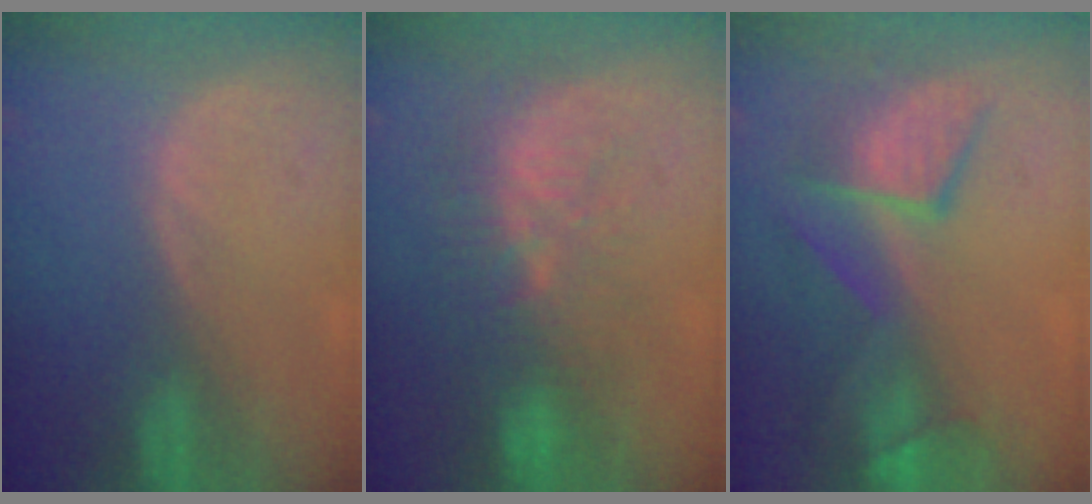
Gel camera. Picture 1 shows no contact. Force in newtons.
{"total": 9.7, "press": 9.0, "slide": 3.6}
{"total": 9.8, "press": 8.5, "slide": 4.8}